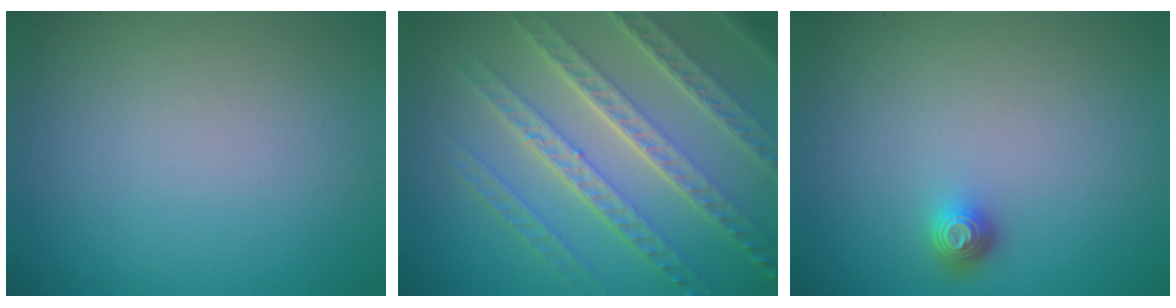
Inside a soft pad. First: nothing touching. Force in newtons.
{"total": 8.0, "press": 5.6, "slide": 5.8}
{"total": 1.3, "press": 1.1, "slide": 0.8}